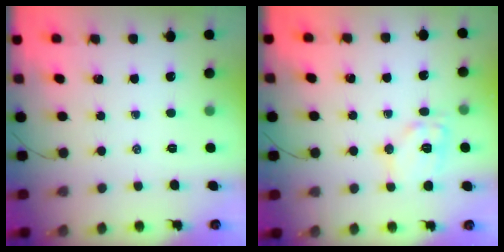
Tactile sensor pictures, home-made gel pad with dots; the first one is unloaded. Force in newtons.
{"total": 10.2, "press": 10.2, "slide": 0.7}